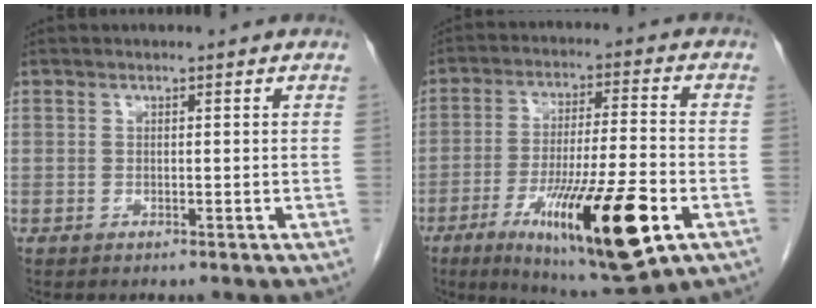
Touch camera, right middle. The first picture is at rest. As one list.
[{"total": 18.8, "force": [-7.8, 2.2, 16.9], "torque": [-0.279, -0.030, -0.119]}]